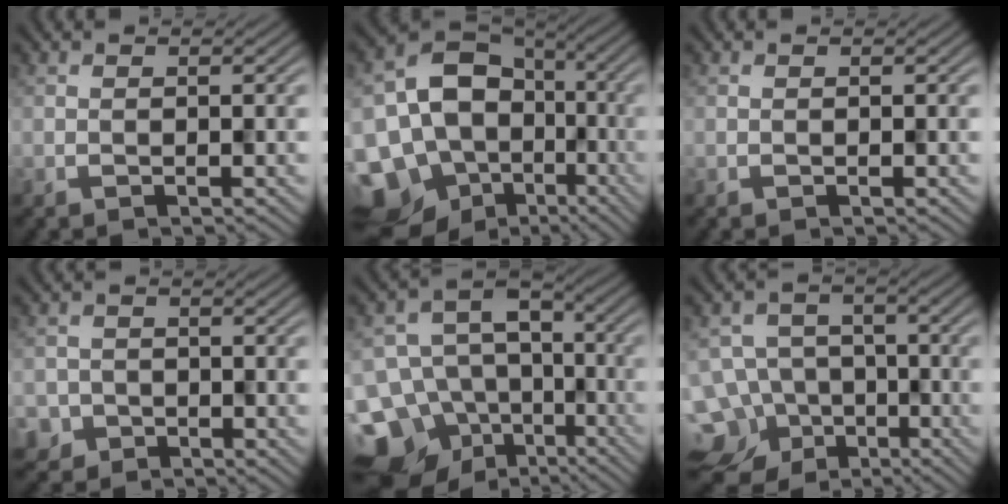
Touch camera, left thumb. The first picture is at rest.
{"total": 18.3, "force": [-7.1, 14.6, 8.5], "torque": [-0.198, -0.032, -0.088]}
{"total": 0.0}
{"total": 2.7, "force": [-1.6, 2.1, -0.3], "torque": [0.007, 0.004, -0.027]}
{"total": 17.2, "force": [-9.1, 12.6, 7.3], "torque": [-0.183, -0.032, -0.113]}
{"total": 15.5, "force": [-9.6, 11.4, 4.3], "torque": [-0.119, -0.050, -0.138]}